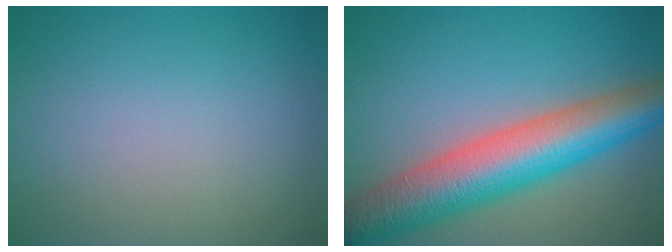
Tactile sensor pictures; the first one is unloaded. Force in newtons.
{"total": 10.1, "press": 10.1, "slide": 0.3}